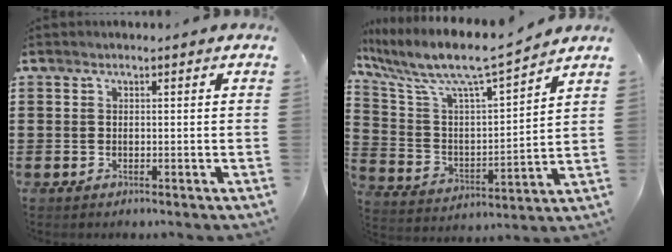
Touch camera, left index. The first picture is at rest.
{"total": 8.8, "force": [7.4, 0.8, 4.6], "torque": [-0.122, -0.056, 0.119]}